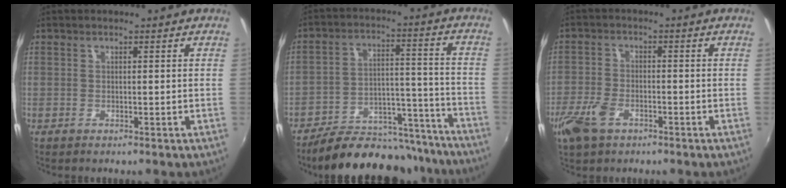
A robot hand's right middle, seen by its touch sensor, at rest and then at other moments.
{"total": 21.3, "force": [-18.7, 7.7, 6.7], "torque": [-0.115, 0.044, -0.240]}
{"total": 7.3, "force": [-4.3, 4.0, 4.3], "torque": [-0.110, -0.009, -0.082]}